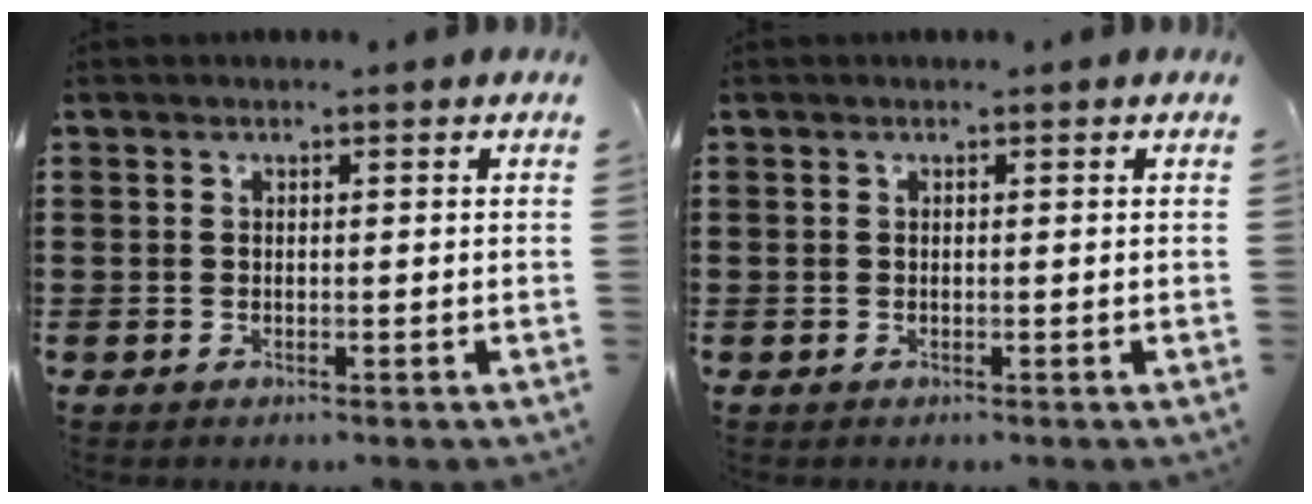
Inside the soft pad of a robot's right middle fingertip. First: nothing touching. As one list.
[{"total": 0.0}]